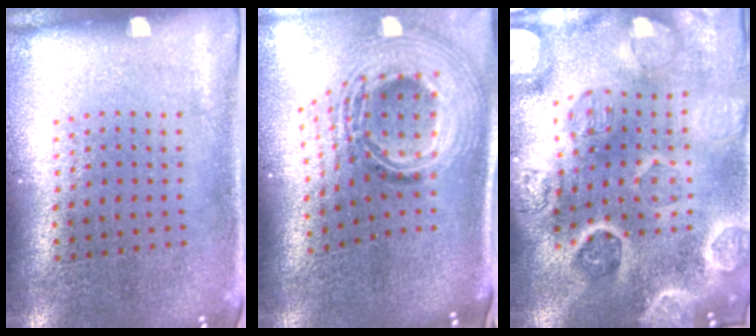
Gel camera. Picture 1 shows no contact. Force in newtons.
{"total": 2.5, "press": 1.8, "slide": 1.8}
{"total": 5.4, "press": 4.6, "slide": 2.8}